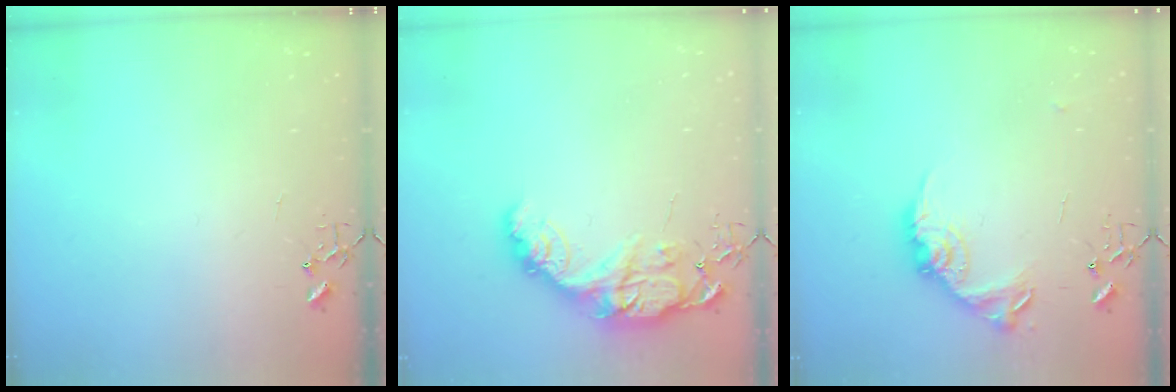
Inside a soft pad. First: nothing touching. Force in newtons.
{"total": 13.9, "press": 13.9, "slide": 1.1}
{"total": 13.6, "press": 13.6, "slide": 0.9}